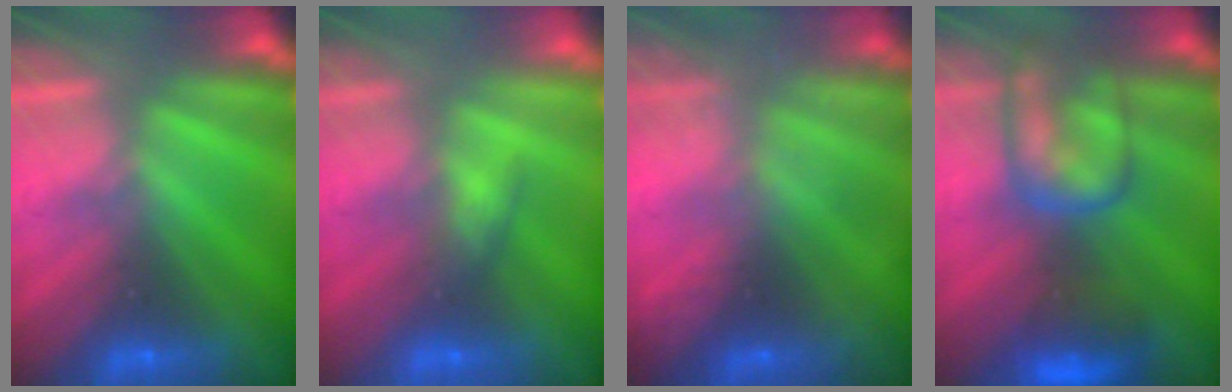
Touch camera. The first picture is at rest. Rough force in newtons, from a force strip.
{"total": 2.6}
{"total": 1.4}
{"total": 7.6}